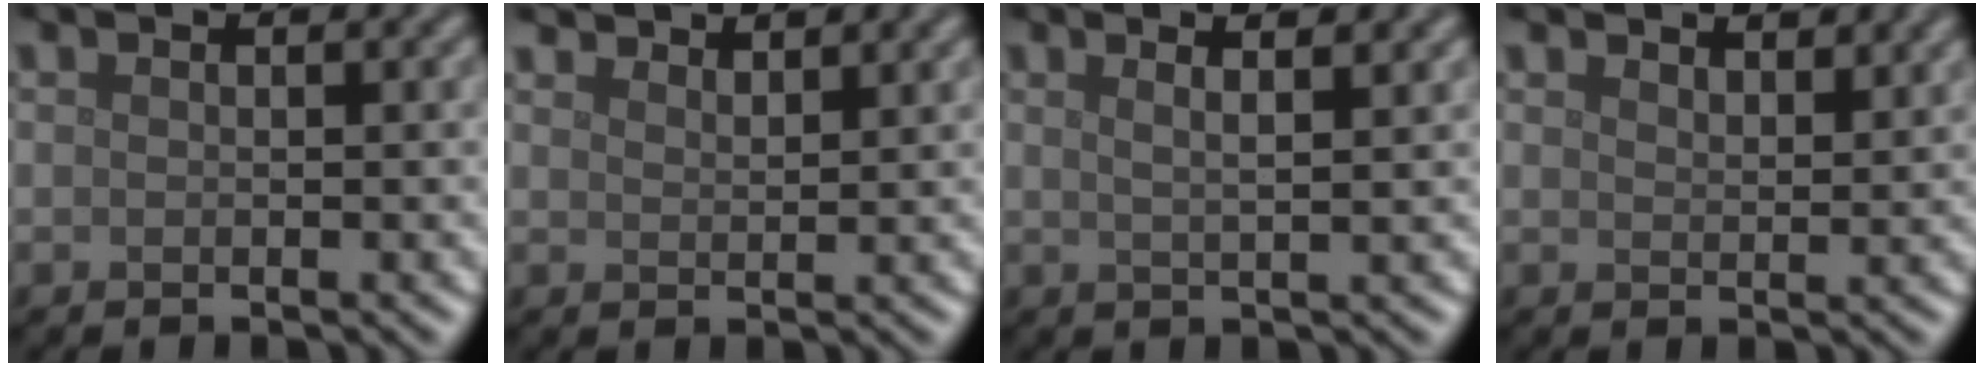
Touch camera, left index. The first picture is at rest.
{"total": 3.7, "force": [3.5, 0.6, 0.9], "torque": [-0.011, 0.000, 0.054]}
{"total": 4.7, "force": [2.8, 1.8, 3.3], "torque": [-0.025, 0.027, 0.006]}
{"total": 2.6, "force": [2.5, 0.5, 0.8], "torque": [-0.012, 0.003, 0.040]}